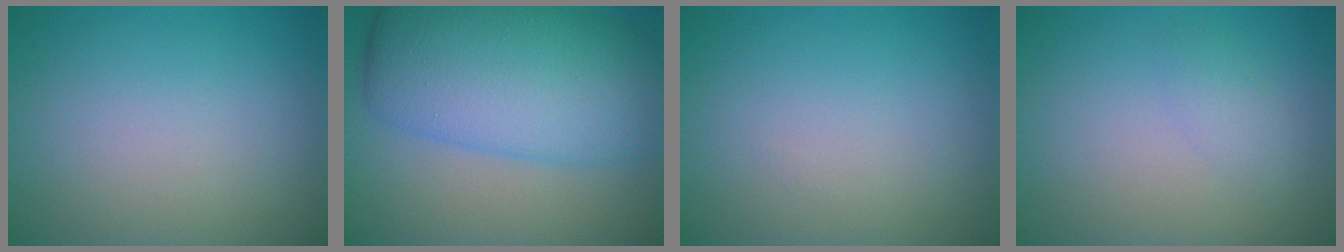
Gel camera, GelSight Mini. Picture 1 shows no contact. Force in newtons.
{"total": 11.2, "press": 11.2, "slide": 0.3}
{"total": 0.0}
{"total": 1.3, "press": 1.3, "slide": 0.0}